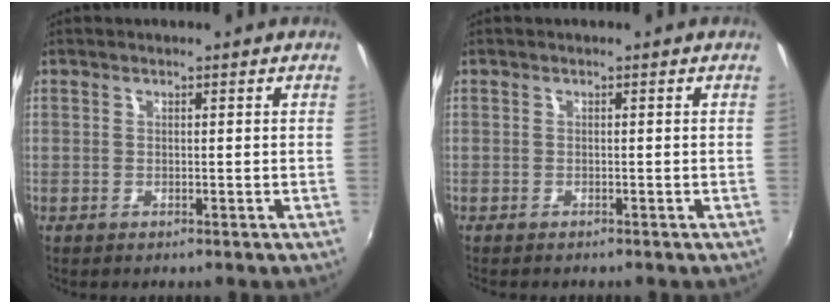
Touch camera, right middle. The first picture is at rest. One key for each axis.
{"total": 0.8, "fx": -0.8, "fy": 0.0, "fz": 0.3, "tx": -0.010, "ty": -0.004, "tz": -0.011}